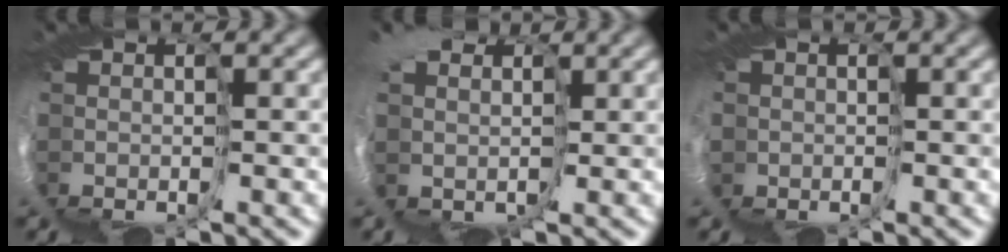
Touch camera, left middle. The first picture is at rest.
{"total": 5.1, "force": [2.0, 4.1, 2.3], "torque": [-0.044, -0.013, 0.022]}
{"total": 5.8, "force": [-0.4, 5.1, 2.9], "torque": [-0.100, -0.004, -0.017]}